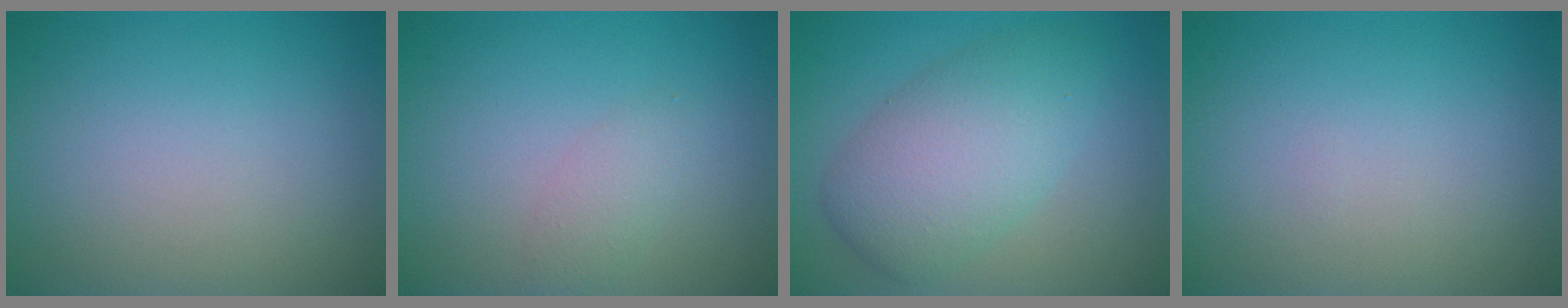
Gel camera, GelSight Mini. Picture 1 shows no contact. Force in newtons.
{"total": 1.5, "press": 1.5, "slide": 0.1}
{"total": 6.3, "press": 6.3, "slide": 0.4}
{"total": 0.0}